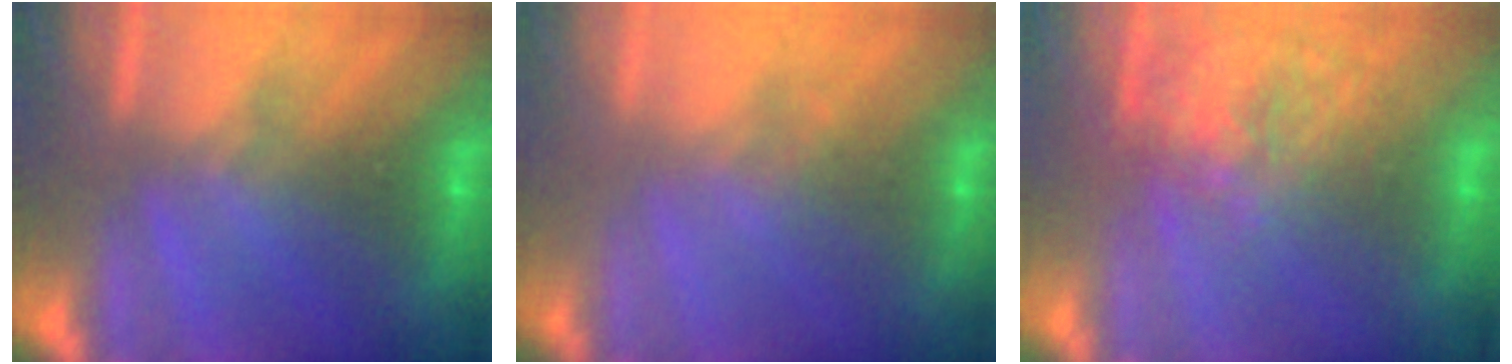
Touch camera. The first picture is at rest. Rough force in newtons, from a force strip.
{"total": 2.2}
{"total": 3.7}